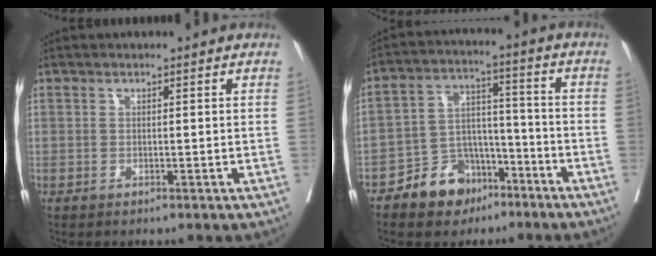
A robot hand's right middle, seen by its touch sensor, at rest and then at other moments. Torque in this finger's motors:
{"motor_torque": [-0.17, -0.17, 0.09, 0.00]}